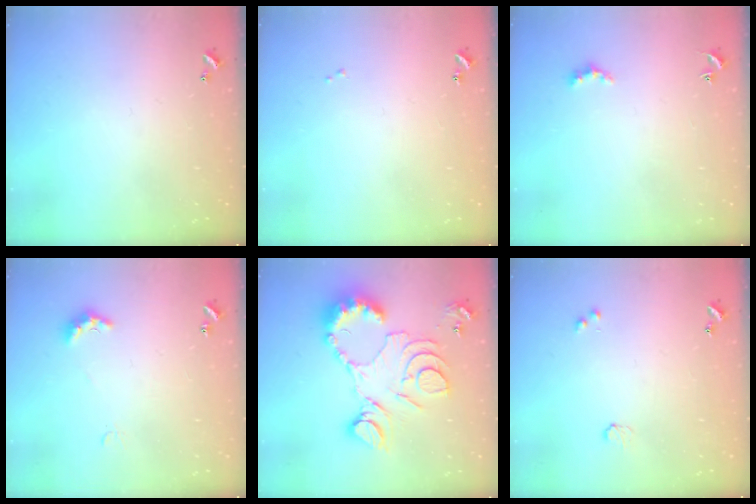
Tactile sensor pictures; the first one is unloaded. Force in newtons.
{"total": 0.0}
{"total": 2.2, "press": 2.2, "slide": 0.4}
{"total": 4.2, "press": 4.1, "slide": 0.8}
{"total": 20.9, "press": 20.8, "slide": 1.7}
{"total": 1.8, "press": 1.8, "slide": 0.4}